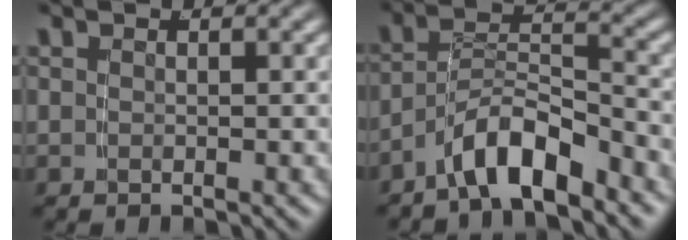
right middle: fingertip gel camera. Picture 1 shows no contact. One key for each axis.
{"total": 5.0, "fx": -3.5, "fy": 1.9, "fz": 3.1, "tx": -0.042, "ty": 0.004, "tz": -0.062}